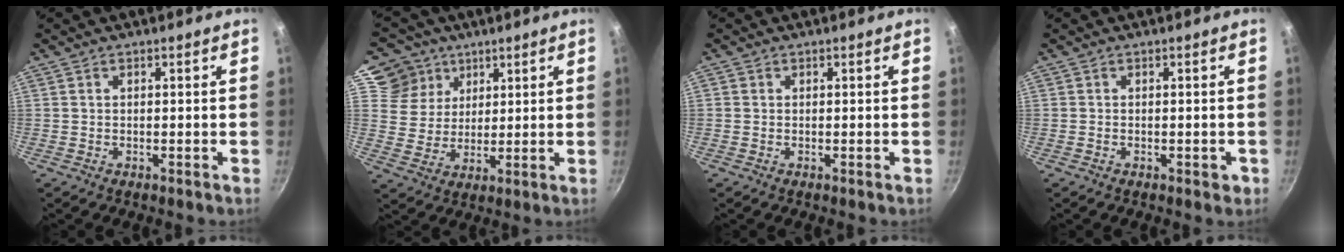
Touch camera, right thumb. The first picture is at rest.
{"total": 10.0, "force": [5.5, 8.2, 1.8], "torque": [-0.002, -0.022, 0.096]}
{"total": 0.0}
{"total": 1.6, "force": [-0.6, 1.0, 1.1], "torque": [-0.009, 0.005, -0.008]}